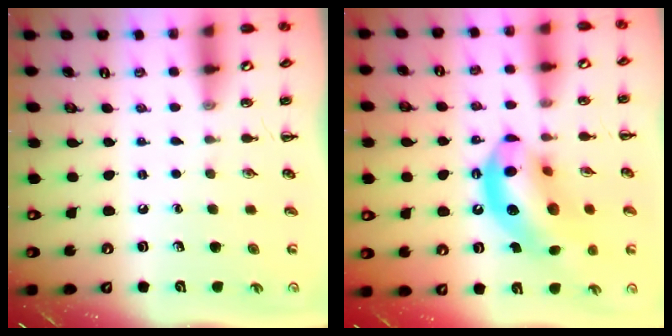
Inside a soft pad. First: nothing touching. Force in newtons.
{"total": 16.5, "press": 15.9, "slide": 4.1}